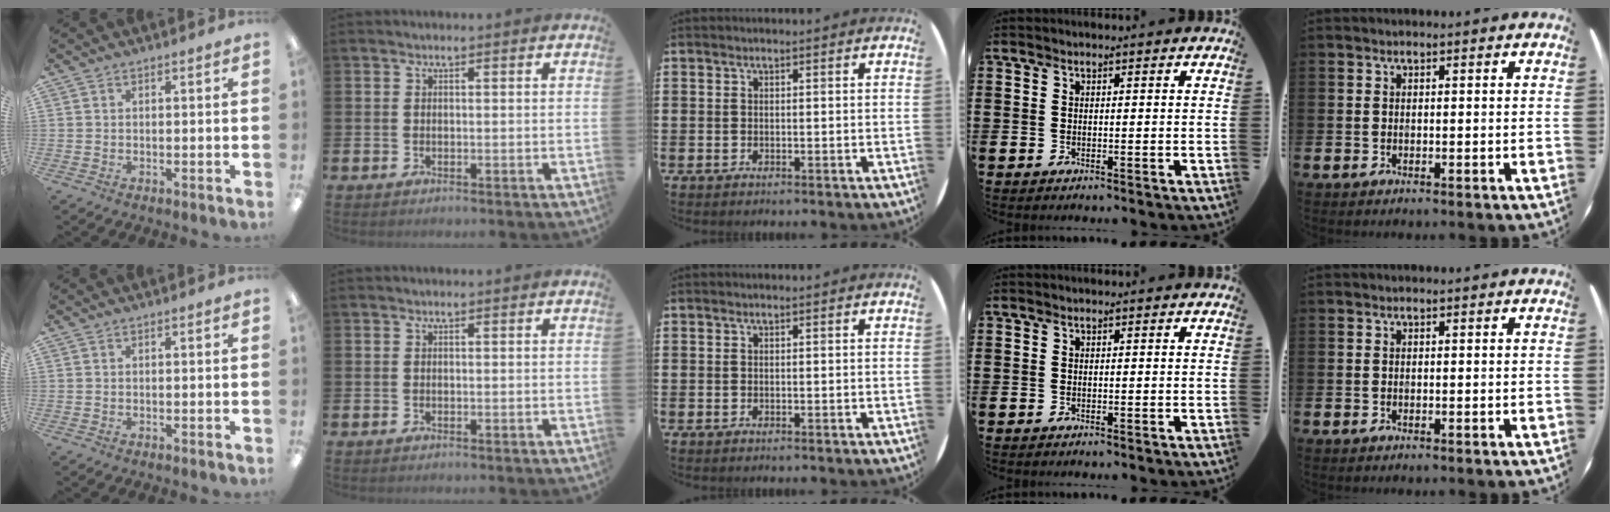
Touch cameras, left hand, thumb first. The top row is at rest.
{}